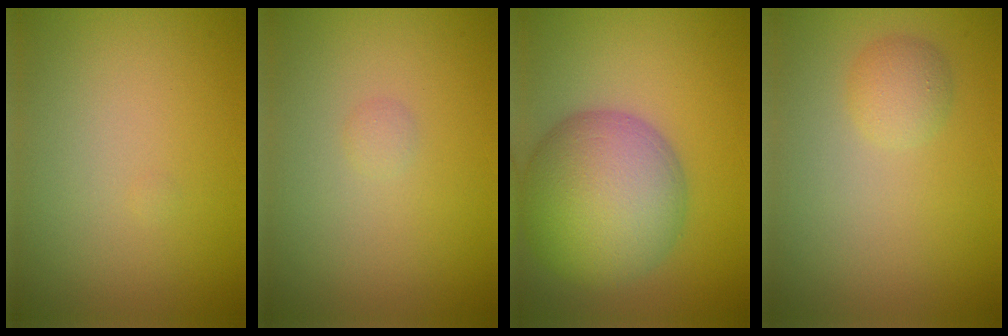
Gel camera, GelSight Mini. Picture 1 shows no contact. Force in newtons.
{"total": 0.5, "press": 0.5, "slide": 0.0}
{"total": 10.6, "press": 10.6, "slide": 0.5}
{"total": 1.7, "press": 1.7, "slide": 0.0}